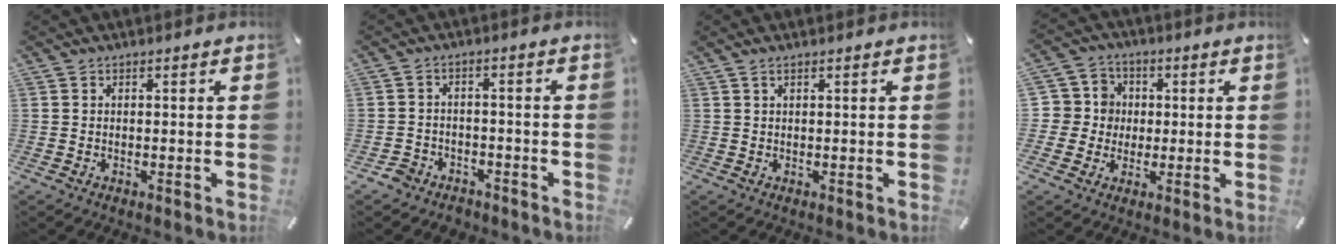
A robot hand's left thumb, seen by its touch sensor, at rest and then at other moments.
{"total": 3.9, "force": [-2.9, 2.5, 0.5], "torque": [-0.014, 0.011, -0.060]}
{"total": 1.0, "force": [0.5, 0.0, 0.9], "torque": [-0.020, 0.000, 0.008]}
{"total": 7.8, "force": [0.4, 7.8, 0.7], "torque": [-0.015, 0.001, 0.011]}